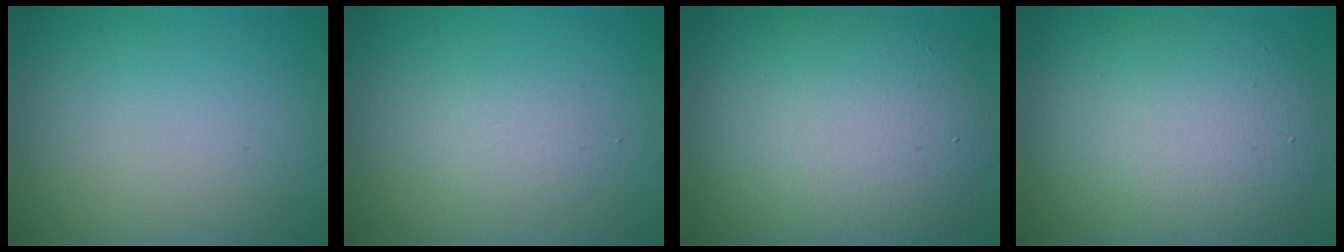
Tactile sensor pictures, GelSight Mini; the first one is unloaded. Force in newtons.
{"total": 1.4, "press": 1.4, "slide": 0.1}
{"total": 10.2, "press": 10.2, "slide": 0.5}
{"total": 9.2, "press": 9.2, "slide": 0.4}